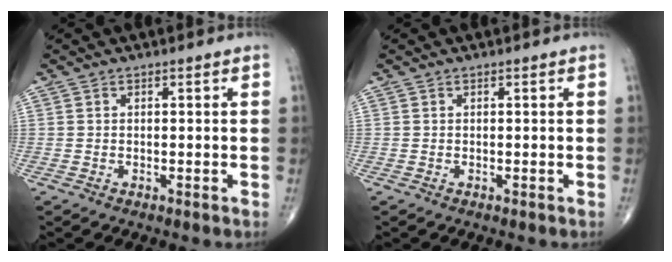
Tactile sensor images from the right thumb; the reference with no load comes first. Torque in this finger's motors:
{"motor_torque": [0.00, 0.00, 0.08, 0.08, 0.00]}